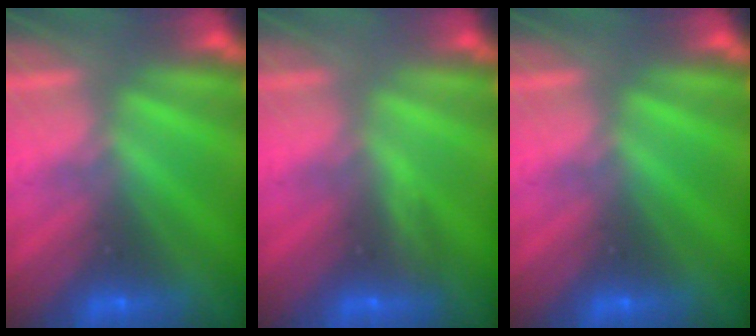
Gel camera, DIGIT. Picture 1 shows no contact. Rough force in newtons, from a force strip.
{"total": 2.9}
{"total": 0.0}